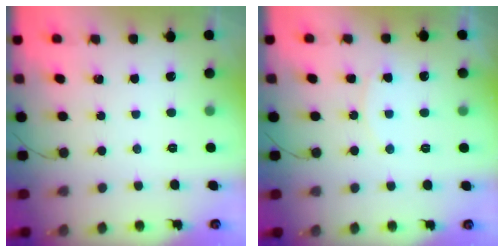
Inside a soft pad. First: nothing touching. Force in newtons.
{"total": 5.8, "press": 5.8, "slide": 0.6}